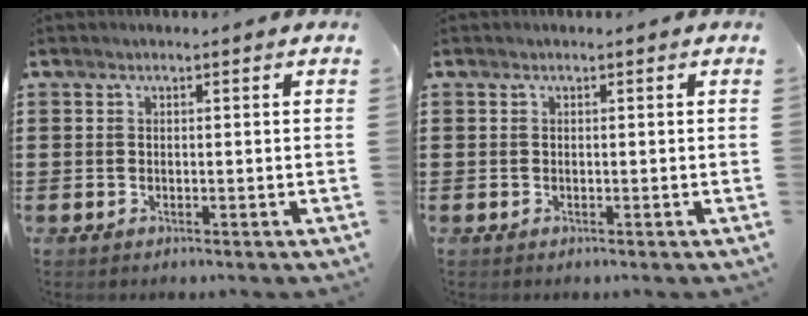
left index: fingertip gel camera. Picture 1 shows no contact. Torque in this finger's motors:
{"motor_torque": [0.00, 0.00, 0.00, -0.01]}